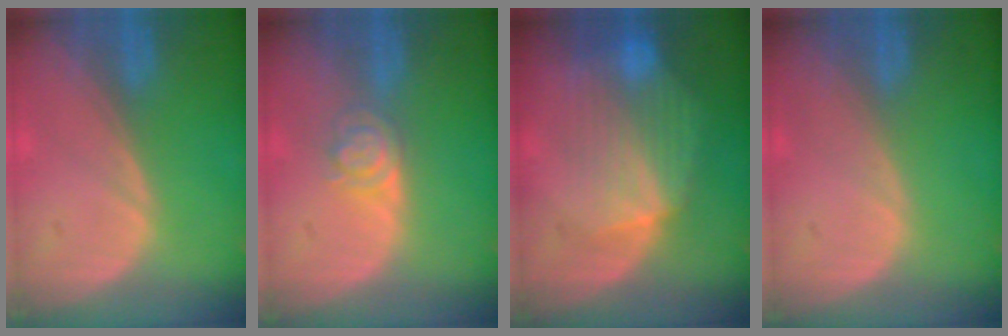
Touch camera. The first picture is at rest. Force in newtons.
{"total": 3.9, "press": 3.6, "slide": 1.6}
{"total": 8.9, "press": 8.0, "slide": 3.9}
{"total": 0.0}